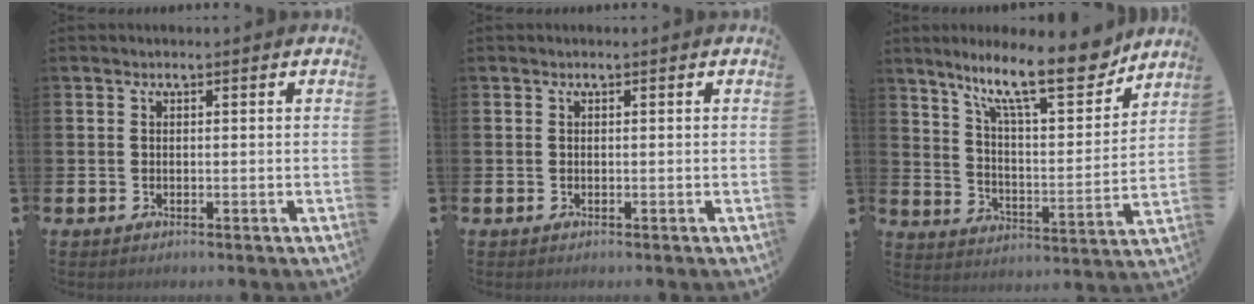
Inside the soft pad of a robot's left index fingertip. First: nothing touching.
{"total": 0.0}
{"total": 14.1, "force": [11.1, 3.0, 8.3], "torque": [-0.160, -0.061, 0.188]}